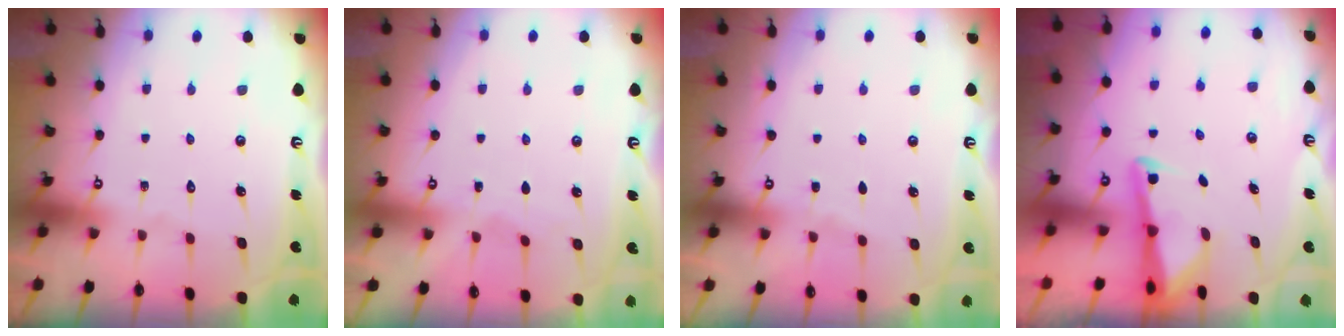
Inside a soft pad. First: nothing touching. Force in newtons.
{"total": 3.0, "press": 3.0, "slide": 0.4}
{"total": 2.2, "press": 2.2, "slide": 0.4}
{"total": 2.9, "press": 2.8, "slide": 0.3}